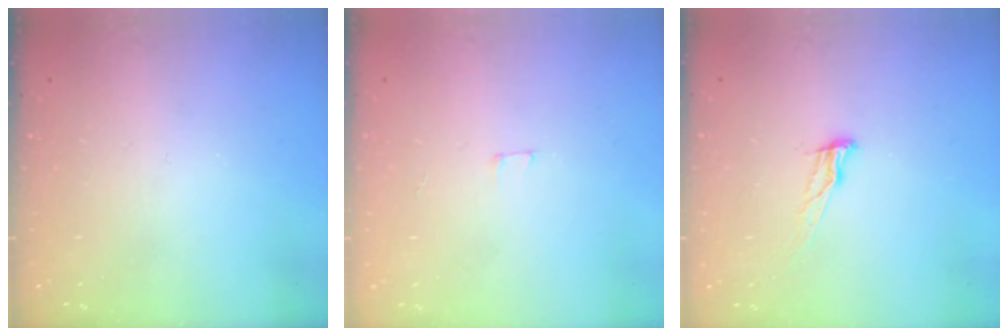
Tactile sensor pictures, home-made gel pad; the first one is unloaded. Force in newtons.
{"total": 1.8, "press": 1.8, "slide": 0.1}
{"total": 8.6, "press": 8.2, "slide": 2.5}